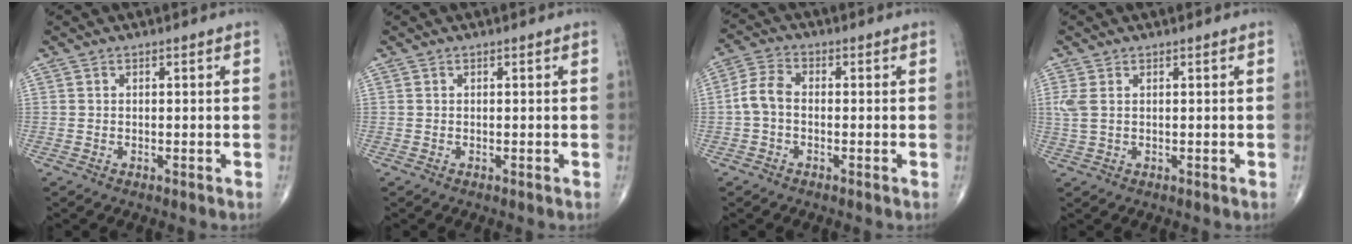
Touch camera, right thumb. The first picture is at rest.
{"total": 0.0}
{"total": 5.0, "force": [-0.8, 3.2, 3.8], "torque": [-0.077, 0.016, -0.026]}
{"total": 2.9, "force": [0.7, 1.6, 2.4], "torque": [-0.073, 0.010, 0.022]}